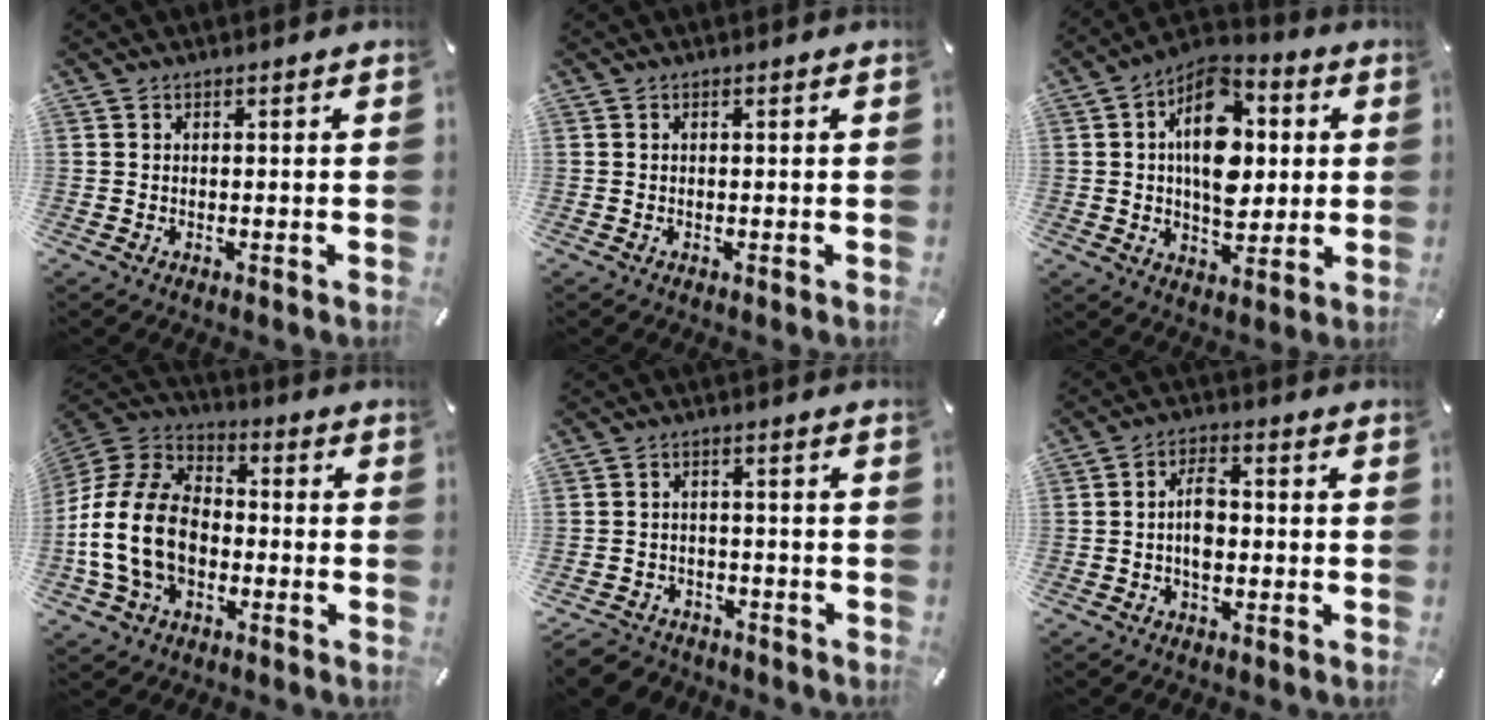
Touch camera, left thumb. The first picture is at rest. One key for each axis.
{"total": 0.0}
{"total": 16.1, "fx": 2.4, "fy": 10.6, "fz": 11.9, "tx": -0.195, "ty": -0.006, "tz": 0.040}
{"total": 16.3, "fx": -4.0, "fy": 11.7, "fz": 10.7, "tx": -0.239, "ty": 0.032, "tz": -0.073}
{"total": 4.3, "fx": -3.3, "fy": 2.6, "fz": 1.0, "tx": -0.026, "ty": 0.015, "tz": -0.066}
{"total": 5.8, "fx": -0.9, "fy": 3.4, "fz": 4.6, "tx": -0.079, "ty": 0.007, "tz": -0.018}